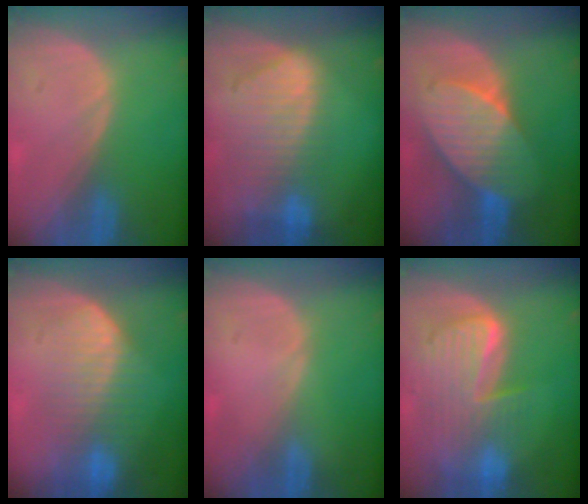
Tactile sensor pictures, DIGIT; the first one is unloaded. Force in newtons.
{"total": 9.5, "press": 8.2, "slide": 4.8}
{"total": 8.3, "press": 8.3, "slide": 0.3}
{"total": 7.3, "press": 7.1, "slide": 1.7}
{"total": 0.0}
{"total": 10.1, "press": 8.7, "slide": 5.1}